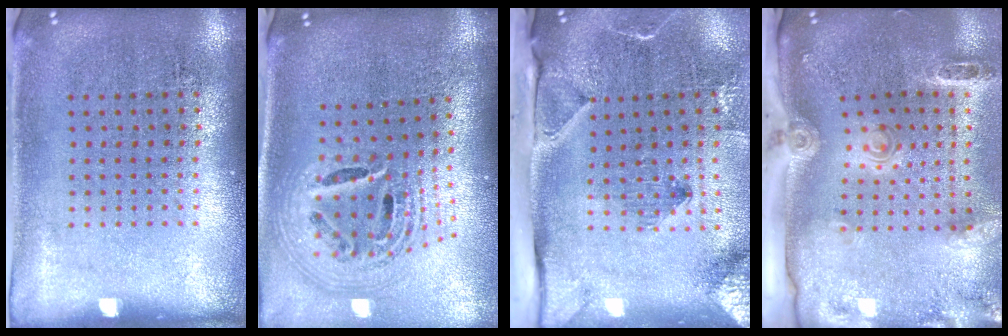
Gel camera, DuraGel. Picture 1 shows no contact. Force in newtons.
{"total": 2.7, "press": 1.8, "slide": 1.9}
{"total": 3.3, "press": 2.3, "slide": 2.4}
{"total": 2.9, "press": 2.1, "slide": 2.1}